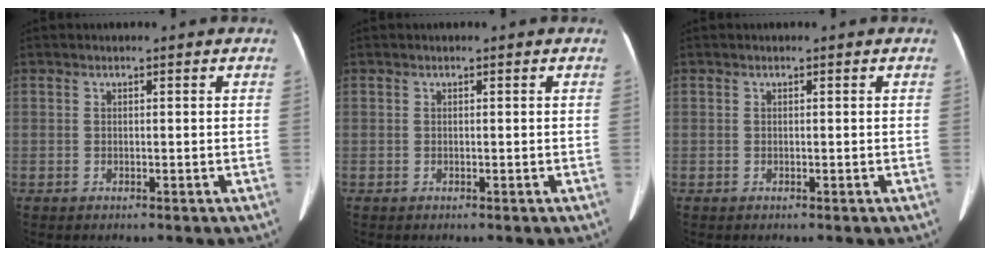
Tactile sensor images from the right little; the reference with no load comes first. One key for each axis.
{"total": 0.0}
{"total": 0.0}